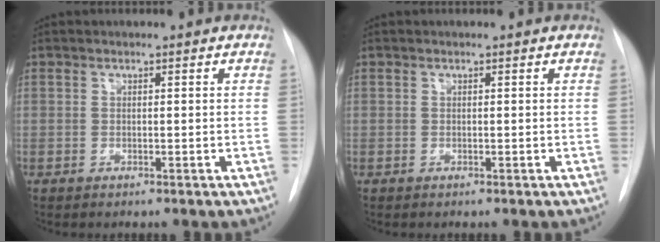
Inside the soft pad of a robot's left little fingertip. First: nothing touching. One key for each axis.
{"total": 0.0}